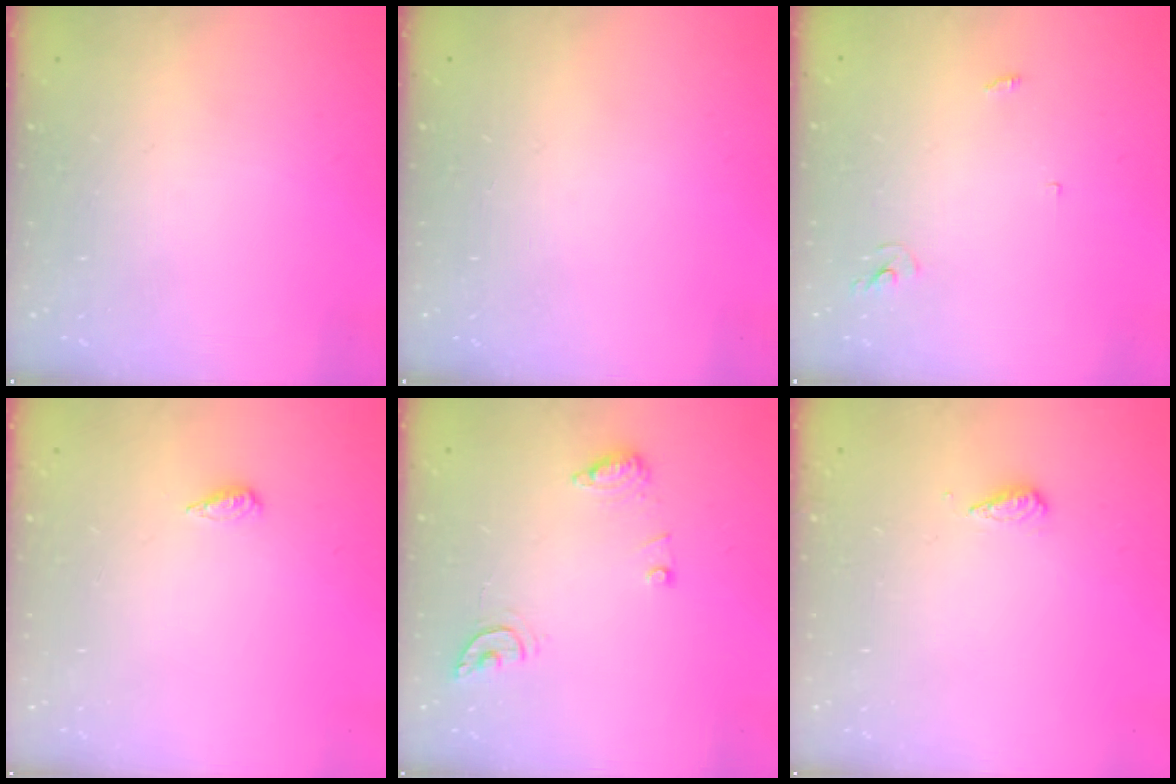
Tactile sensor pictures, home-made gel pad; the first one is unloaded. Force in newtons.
{"total": 0.0}
{"total": 2.5, "press": 2.5, "slide": 0.2}
{"total": 2.2, "press": 2.2, "slide": 0.4}
{"total": 8.3, "press": 8.2, "slide": 1.0}
{"total": 3.0, "press": 3.0, "slide": 0.1}